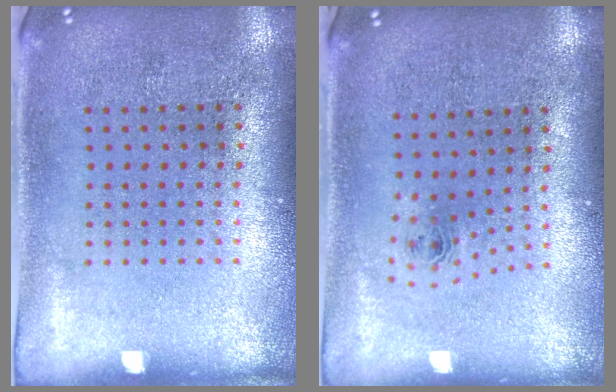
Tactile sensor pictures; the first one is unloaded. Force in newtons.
{"total": 0.8, "press": 0.3, "slide": 0.7}